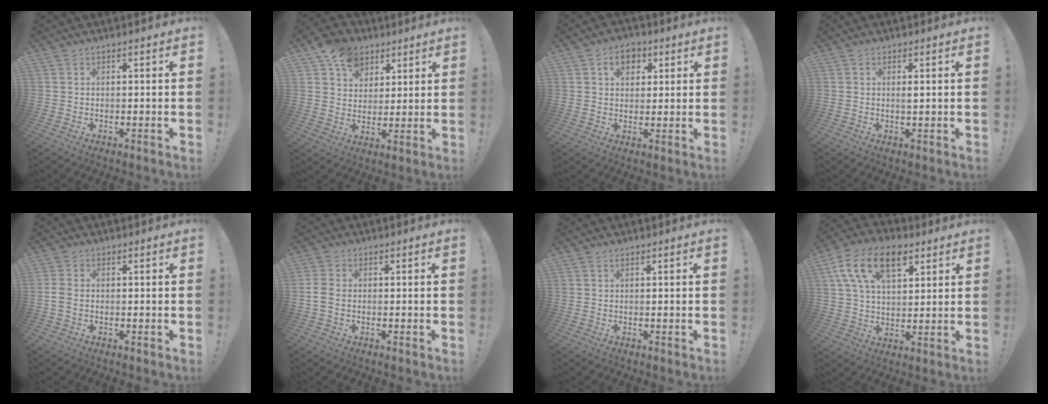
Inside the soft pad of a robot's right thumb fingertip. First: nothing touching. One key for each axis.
{"total": 11.8, "fx": 6.5, "fy": 8.8, "fz": 4.3, "tx": -0.067, "ty": -0.031, "tz": 0.128}
{"total": 7.0, "fx": 2.6, "fy": 5.3, "fz": 3.7, "tx": -0.051, "ty": 0.003, "tz": 0.047}
{"total": 1.3, "fx": 0.2, "fy": 0.2, "fz": 1.3, "tx": -0.014, "ty": -0.004, "tz": 0.000}
{"total": 3.1, "fx": -0.6, "fy": 2.1, "fz": 2.2, "tx": -0.054, "ty": 0.005, "tz": -0.012}
{"total": 4.0, "fx": -0.8, "fy": 2.8, "fz": 2.8, "tx": -0.069, "ty": 0.006, "tz": -0.015}
{"total": 0.0}
{"total": 16.2, "fx": 7.5, "fy": 9.1, "fz": 11.1, "tx": -0.195, "ty": -0.015, "tz": 0.136}